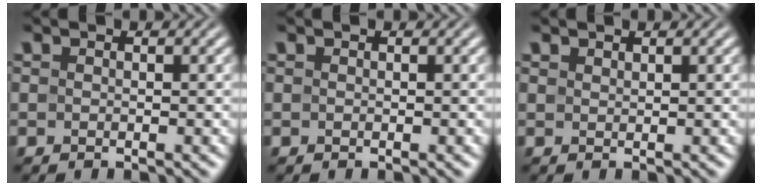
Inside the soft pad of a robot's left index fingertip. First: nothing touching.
{"total": 0.0}
{"total": 0.7, "force": [0.7, 0.1, 0.1], "torque": [-0.001, -0.002, 0.016]}